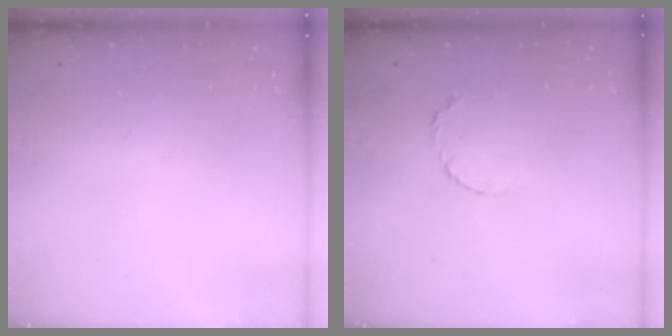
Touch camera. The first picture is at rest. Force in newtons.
{"total": 3.9, "press": 3.8, "slide": 0.5}